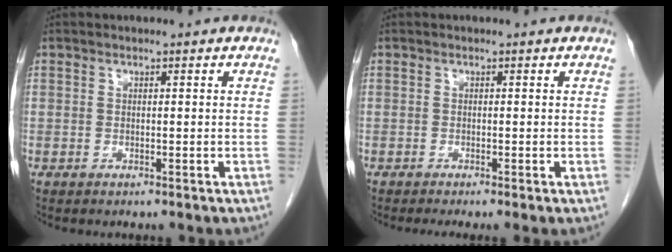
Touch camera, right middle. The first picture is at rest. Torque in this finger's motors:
{"motor_torque": [0.72, -0.38, 0.05, 0.04]}